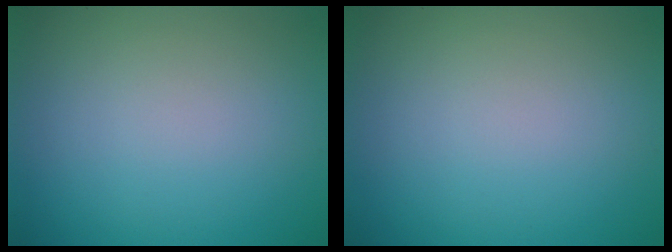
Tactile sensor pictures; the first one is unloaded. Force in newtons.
{"total": 0.0}